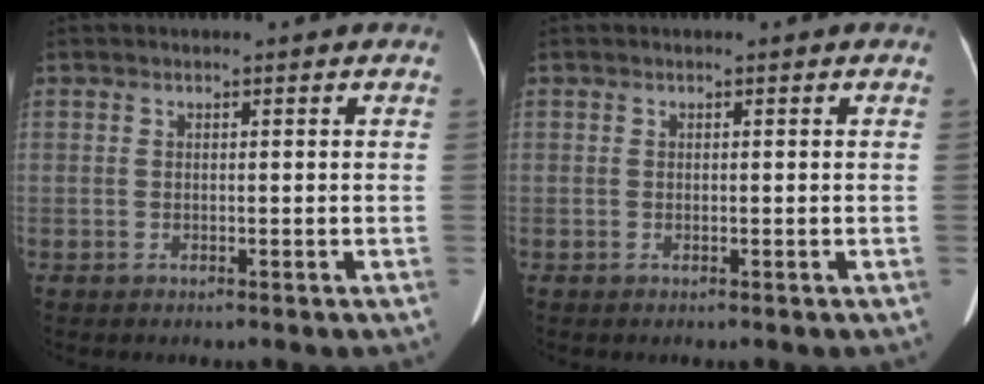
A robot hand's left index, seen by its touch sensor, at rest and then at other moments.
{"total": 0.0}